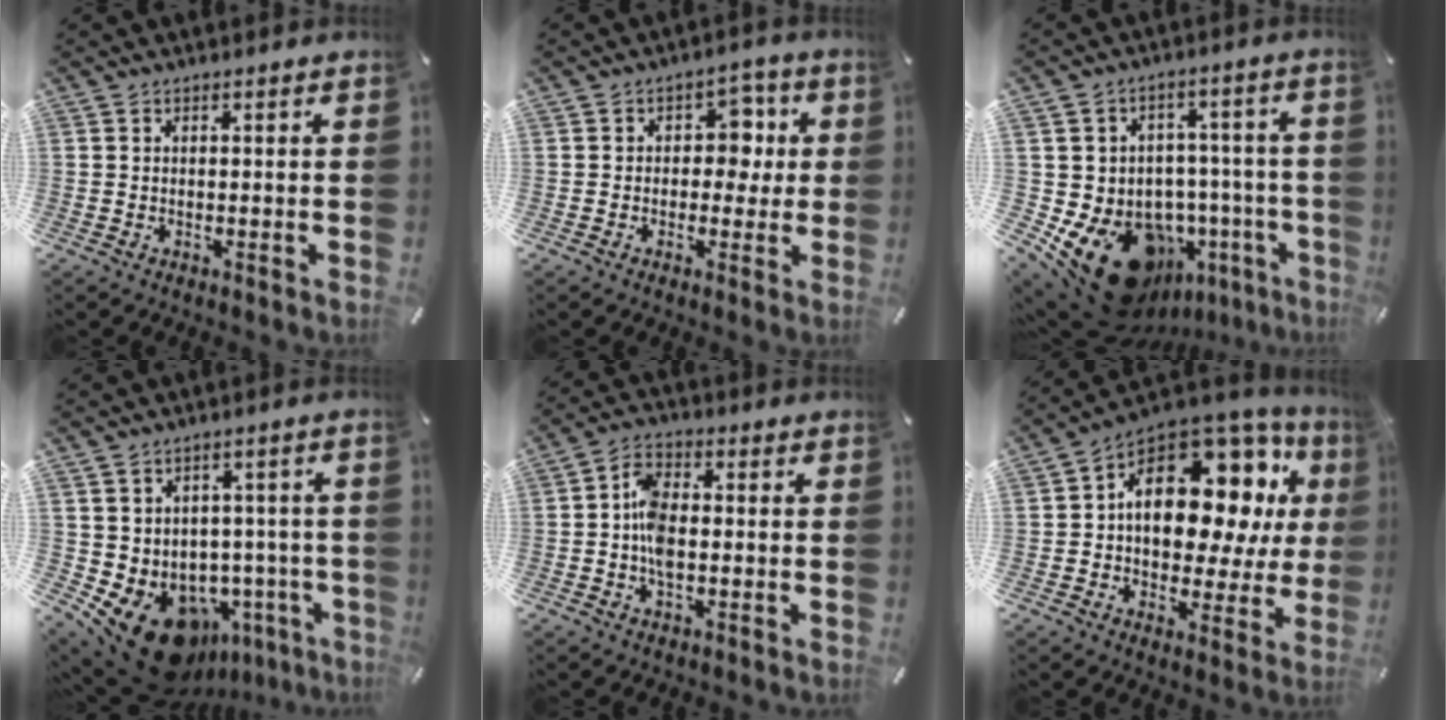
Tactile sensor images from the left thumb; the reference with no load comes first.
{"total": 7.1, "force": [0.3, 5.8, 4.1], "torque": [-0.041, 0.003, -0.003]}
{"total": 20.7, "force": [-10.6, 13.2, 11.8], "torque": [-0.180, 0.044, -0.151]}
{"total": 14.9, "force": [-8.4, 8.8, 8.6], "torque": [-0.150, 0.030, -0.133]}
{"total": 6.9, "force": [-1.0, 4.0, 5.4], "torque": [-0.113, 0.007, -0.020]}
{"total": 17.6, "force": [4.9, 11.5, 12.3], "torque": [-0.166, -0.045, 0.081]}